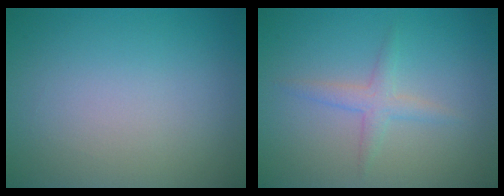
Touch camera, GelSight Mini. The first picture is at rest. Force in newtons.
{"total": 1.8, "press": 1.8, "slide": 0.1}